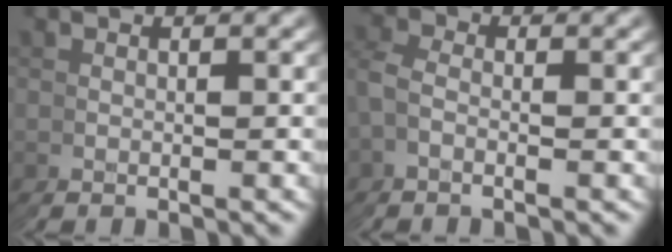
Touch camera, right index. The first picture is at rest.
{"total": 1.2, "force": [-0.4, 0.7, -1.0], "torque": [0.001, 0.010, -0.017]}